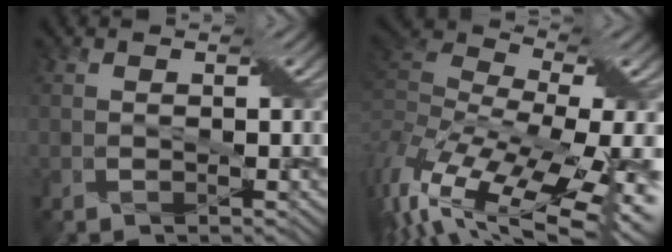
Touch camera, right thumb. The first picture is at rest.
{"total": 17.5, "force": [-5.2, 7.3, 15.0], "torque": [-0.310, -0.014, -0.057]}